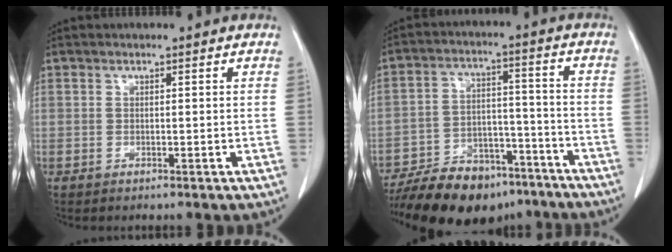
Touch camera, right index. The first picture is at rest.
{"total": 17.7, "force": [-14.2, 7.7, 7.3], "torque": [-0.136, 0.009, -0.219]}